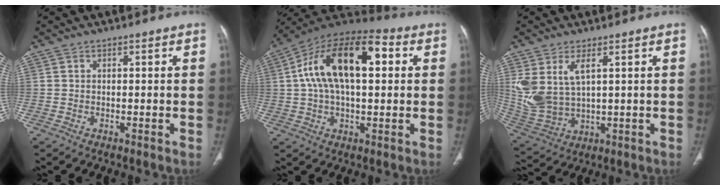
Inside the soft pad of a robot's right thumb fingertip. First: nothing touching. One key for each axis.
{"total": 20.0, "fx": 4.0, "fy": 10.1, "fz": 16.8, "tx": -0.280, "ty": 0.032, "tz": 0.058}
{"total": 10.8, "fx": 3.8, "fy": 5.6, "fz": 8.4, "tx": -0.187, "ty": -0.014, "tz": 0.097}